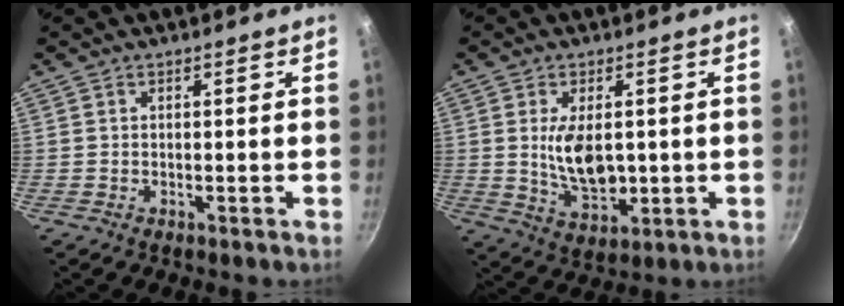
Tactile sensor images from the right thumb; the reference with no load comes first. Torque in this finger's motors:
{"motor_torque": [0.16, 0.19, 0.82, -0.13, 0.15]}